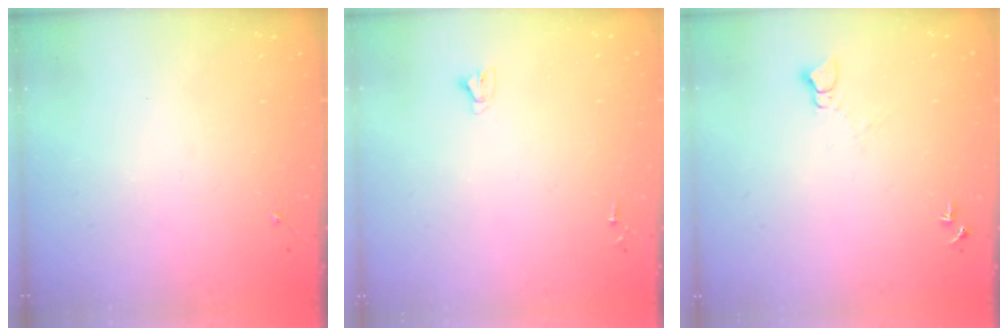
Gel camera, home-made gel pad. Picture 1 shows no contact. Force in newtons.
{"total": 2.0, "press": 2.0, "slide": 0.2}
{"total": 5.2, "press": 5.2, "slide": 0.6}